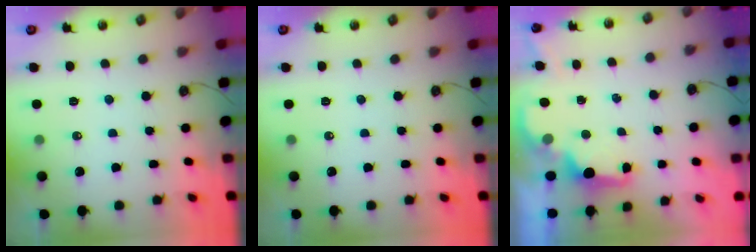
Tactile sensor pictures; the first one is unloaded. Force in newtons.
{"total": 0.0}
{"total": 1.9, "press": 1.7, "slide": 0.8}